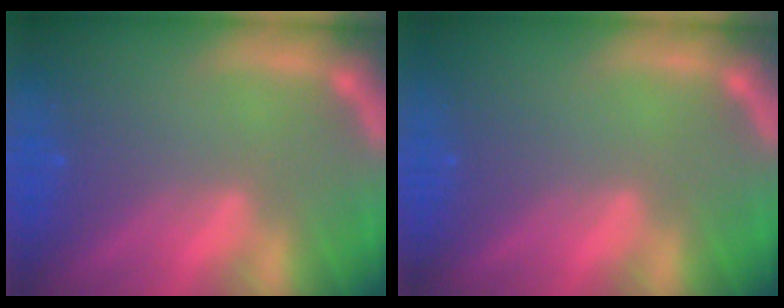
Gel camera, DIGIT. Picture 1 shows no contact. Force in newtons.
{"total": 0.0}